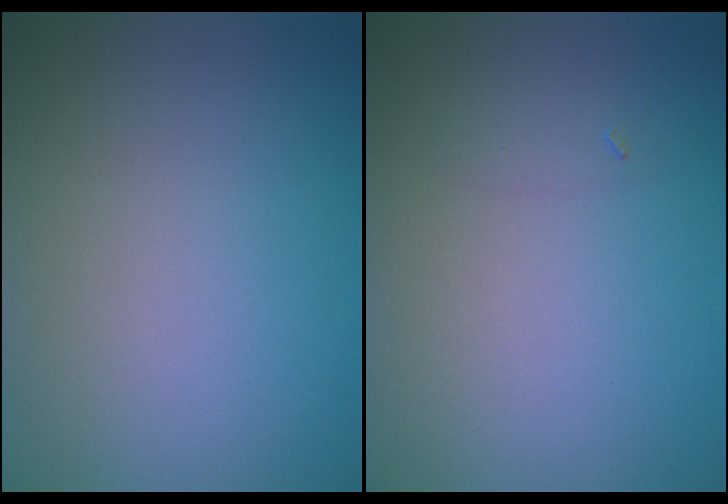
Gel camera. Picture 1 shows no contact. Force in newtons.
{"total": 0.6, "press": 0.6, "slide": 0.0}